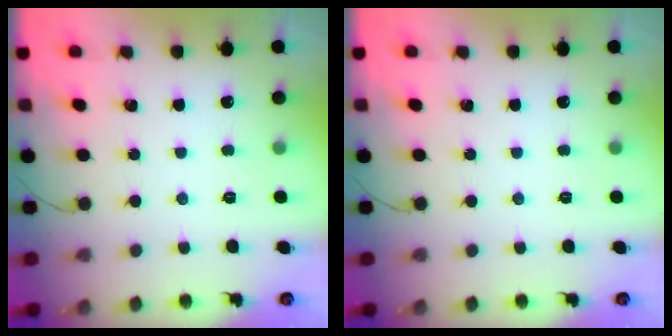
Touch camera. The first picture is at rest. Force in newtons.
{"total": 0.0}